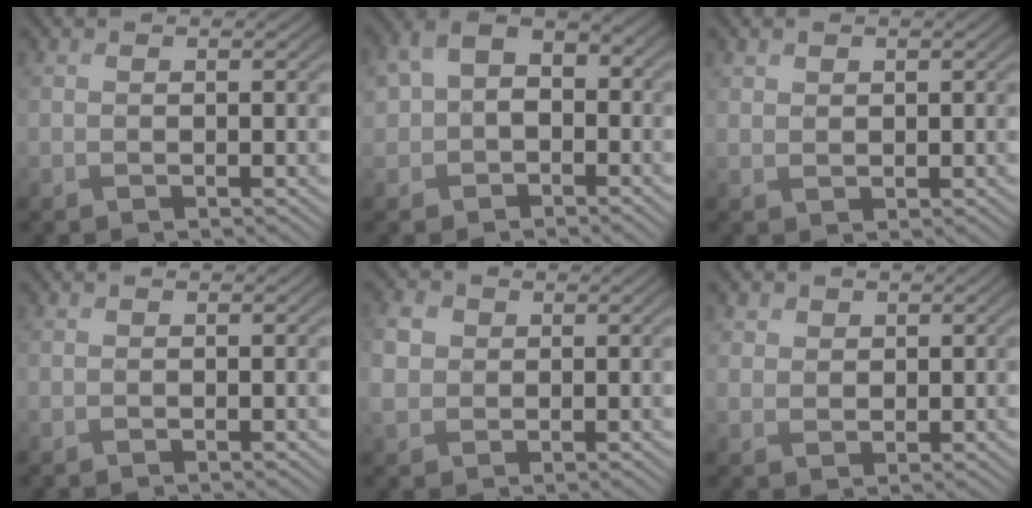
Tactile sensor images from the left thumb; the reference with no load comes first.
{"total": 6.0, "force": [-0.5, 5.1, 3.3], "torque": [-0.074, 0.006, -0.029]}
{"total": 1.7, "force": [1.3, 1.1, 0.3], "torque": [-0.006, -0.003, 0.025]}
{"total": 0.0}
{"total": 3.9, "force": [1.0, 3.3, 1.8], "torque": [-0.064, 0.011, 0.016]}
{"total": 4.1, "force": [2.5, 3.0, 1.3], "torque": [-0.057, -0.001, 0.051]}